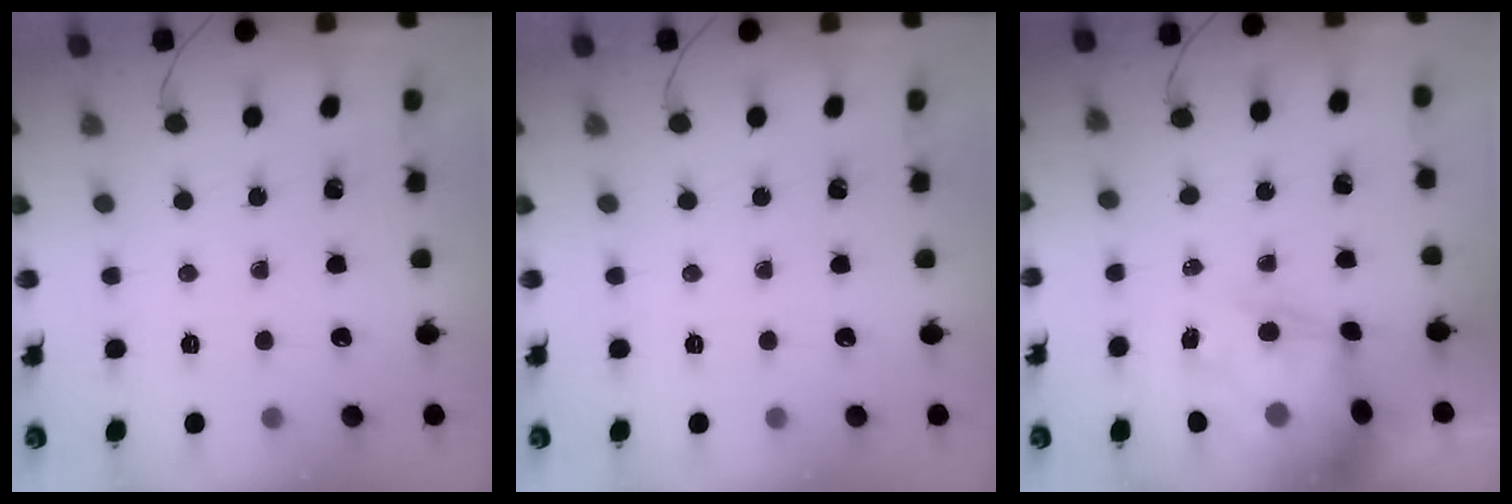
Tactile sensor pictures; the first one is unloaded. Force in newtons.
{"total": 0.0}
{"total": 13.9, "press": 13.6, "slide": 3.2}